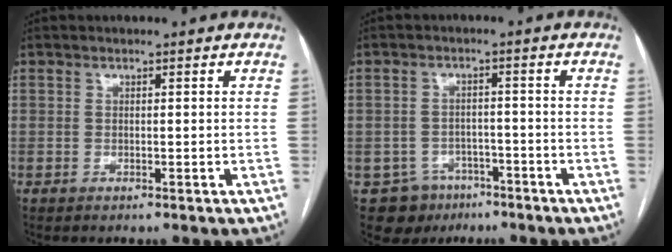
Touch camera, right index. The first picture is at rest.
{"total": 6.4, "force": [-3.8, 5.2, 0.5], "torque": [-0.003, 0.009, -0.050]}